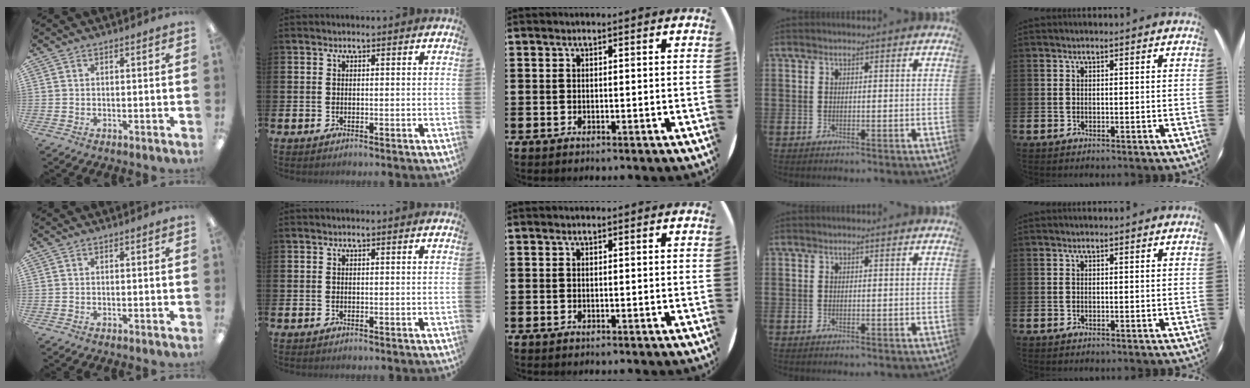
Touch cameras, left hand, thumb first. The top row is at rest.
{}